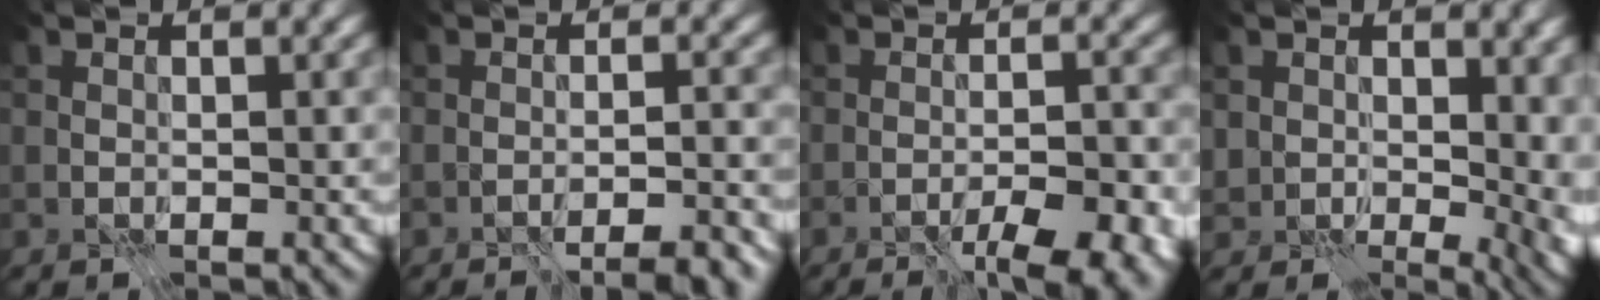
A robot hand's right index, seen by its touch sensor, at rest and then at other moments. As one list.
[{"total": 4.1, "force": [-3.4, 0.2, 2.2], "torque": [-0.026, 0.008, -0.048]}, {"total": 7.2, "force": [-4.5, 1.3, 5.4], "torque": [-0.072, 0.000, -0.057]}, {"total": 7.4, "force": [1.0, 5.6, 4.7], "torque": [-0.075, -0.031, 0.033]}]